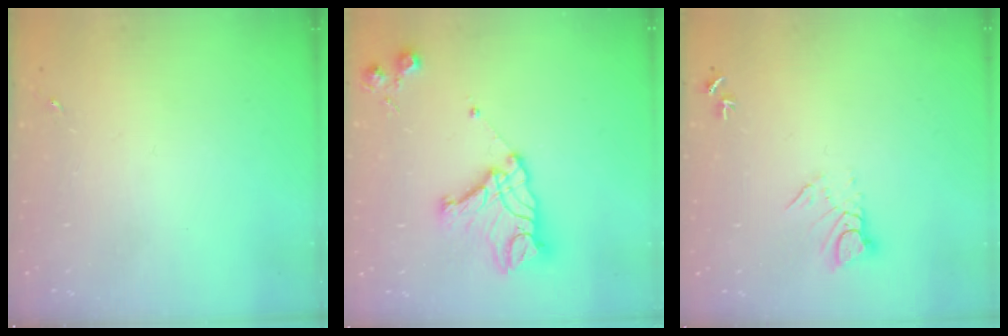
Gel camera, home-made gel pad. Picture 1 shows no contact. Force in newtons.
{"total": 15.7, "press": 15.6, "slide": 1.3}
{"total": 5.9, "press": 5.9, "slide": 0.5}